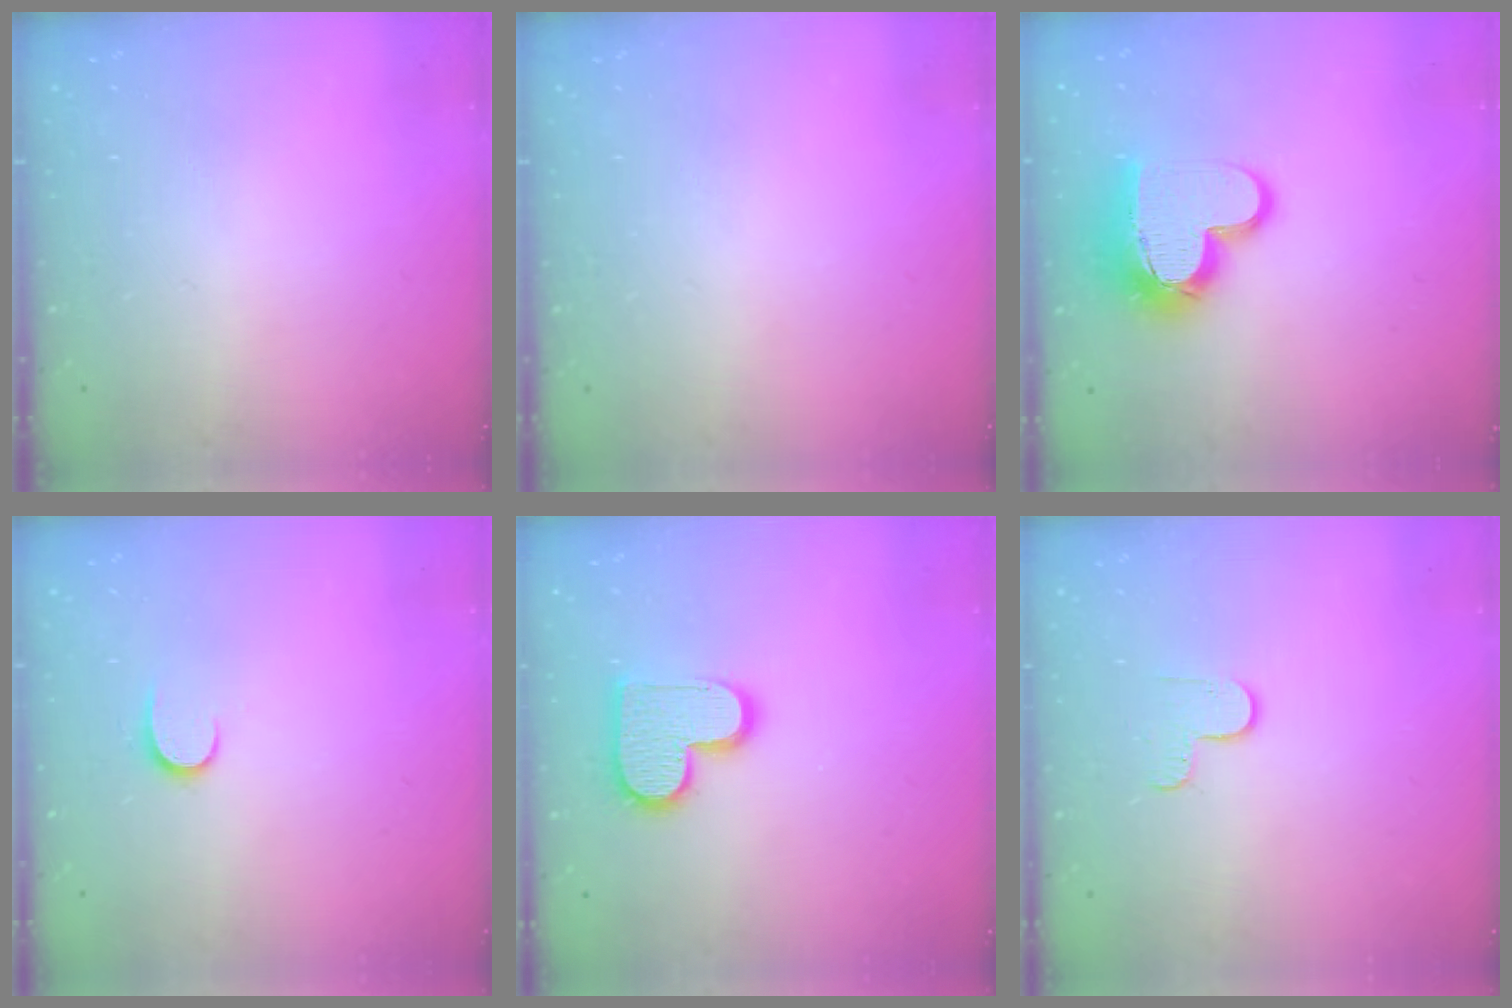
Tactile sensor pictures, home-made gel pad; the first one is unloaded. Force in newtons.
{"total": 0.0}
{"total": 14.7, "press": 14.6, "slide": 1.2}
{"total": 6.5, "press": 6.5, "slide": 0.7}
{"total": 13.5, "press": 13.5, "slide": 0.8}
{"total": 4.7, "press": 4.7, "slide": 0.4}